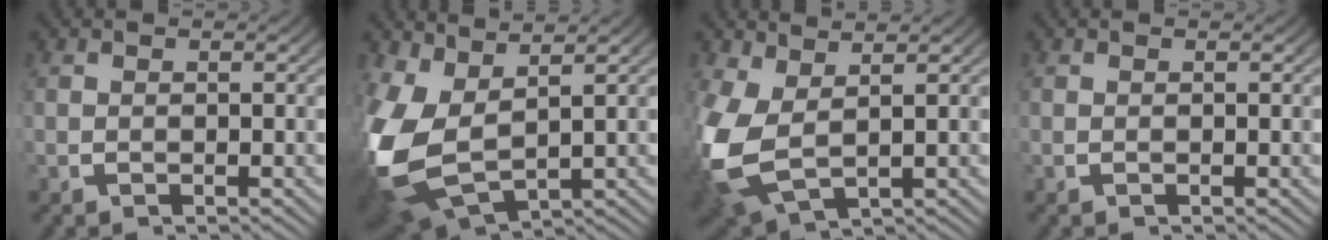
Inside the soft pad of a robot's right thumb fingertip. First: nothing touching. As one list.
[{"total": 12.0, "force": [-1.3, 8.6, 8.3], "torque": [-0.245, -0.068, 0.017]}, {"total": 8.0, "force": [-0.4, 5.5, 5.8], "torque": [-0.169, -0.039, 0.024]}, {"total": 0.0}]